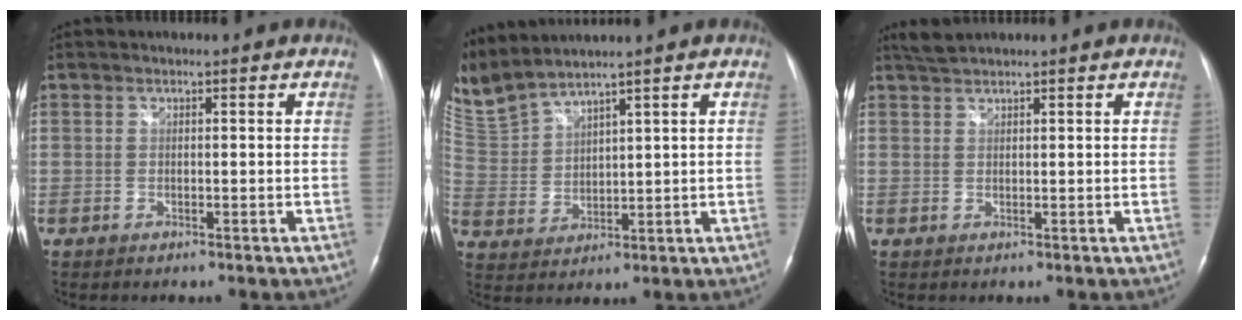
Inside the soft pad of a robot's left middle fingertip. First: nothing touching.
{"total": 8.4, "force": [8.0, -0.3, 2.6], "torque": [-0.082, 0.012, 0.179]}
{"total": 2.0, "force": [1.9, -0.2, 0.5], "torque": [-0.014, 0.010, 0.042]}